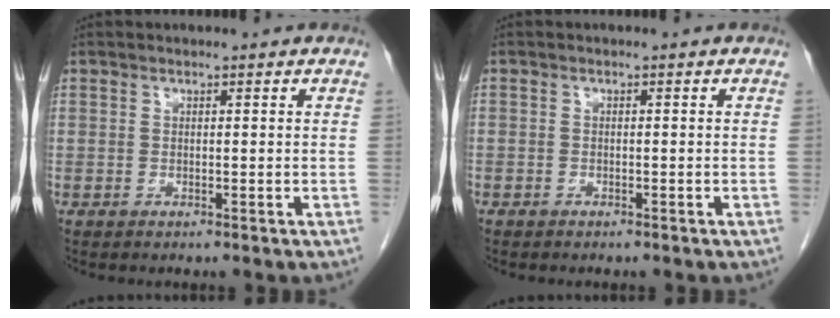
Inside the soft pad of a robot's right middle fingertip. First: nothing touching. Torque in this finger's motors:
{"motor_torque": [1.07, -1.07, -0.21, -0.21]}